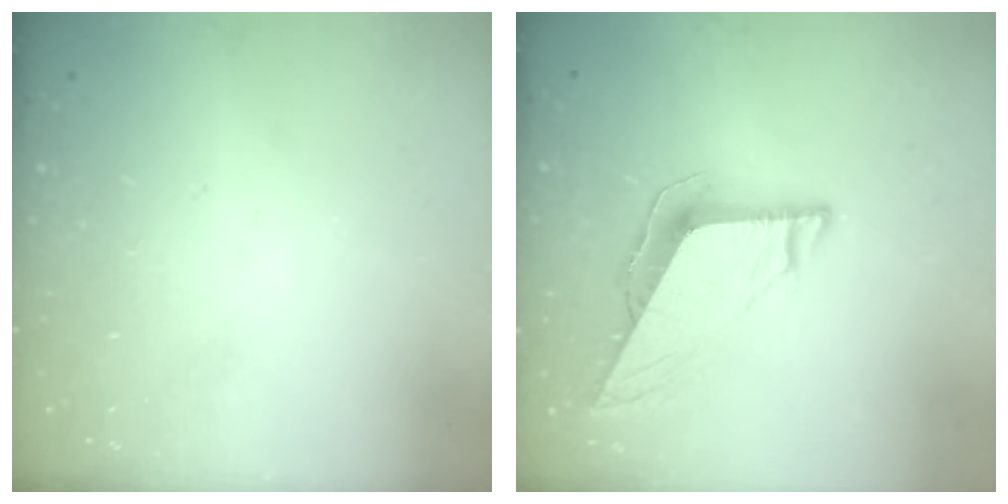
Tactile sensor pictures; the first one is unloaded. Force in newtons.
{"total": 8.8, "press": 8.7, "slide": 1.4}